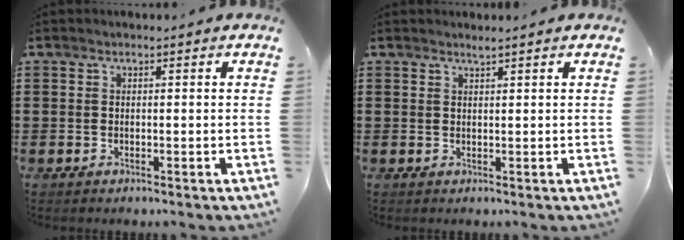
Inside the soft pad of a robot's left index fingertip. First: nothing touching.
{"total": 0.9, "force": [0.8, -0.1, 0.3], "torque": [-0.007, -0.002, 0.016]}